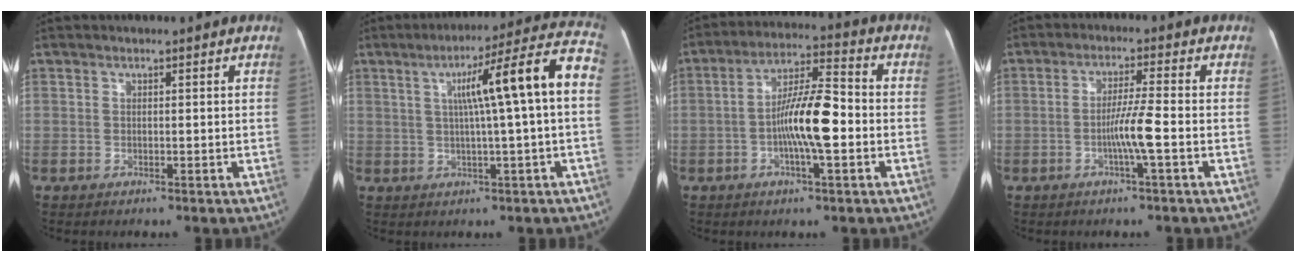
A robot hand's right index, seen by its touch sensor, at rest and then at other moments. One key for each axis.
{"total": 13.6, "fx": 1.4, "fy": -0.6, "fz": 13.5, "tx": -0.193, "ty": 0.030, "tz": 0.017}
{"total": 10.4, "fx": -2.1, "fy": 1.6, "fz": 10.1, "tx": -0.187, "ty": 0.015, "tz": -0.041}
{"total": 5.2, "fx": -1.6, "fy": -0.8, "fz": 4.9, "tx": -0.093, "ty": -0.002, "tz": -0.032}